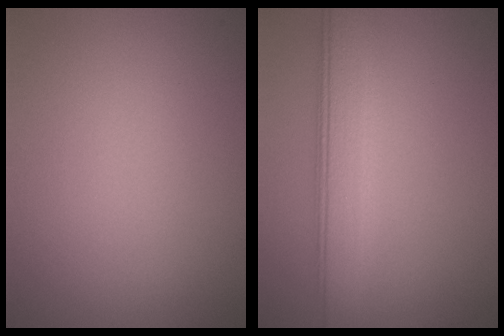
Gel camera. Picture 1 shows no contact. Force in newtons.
{"total": 5.5, "press": 5.5, "slide": 0.0}